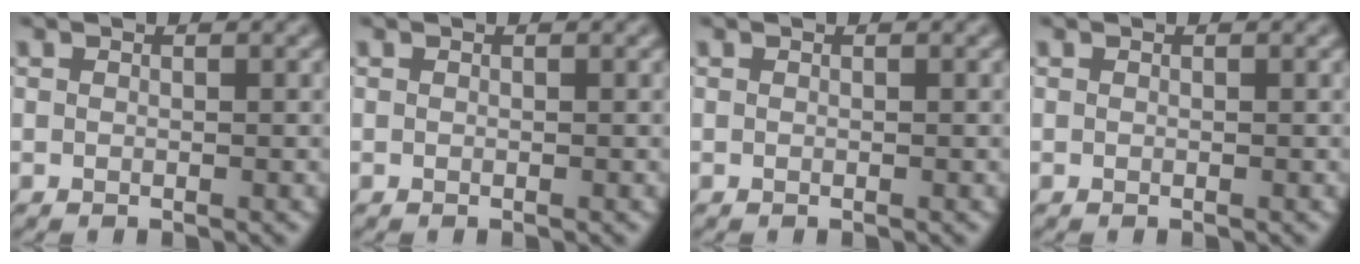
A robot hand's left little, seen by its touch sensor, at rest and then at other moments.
{"total": 0.0}
{"total": 0.0}
{"total": 0.0}